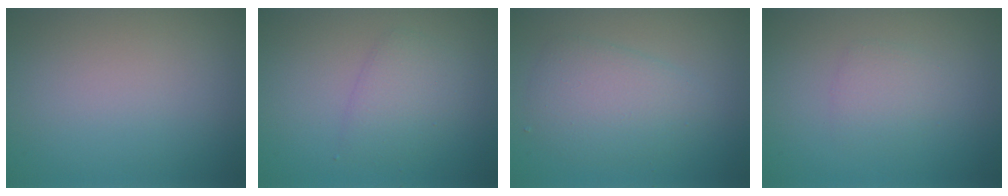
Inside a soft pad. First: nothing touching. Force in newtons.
{"total": 2.5, "press": 2.5, "slide": 0.0}
{"total": 3.8, "press": 3.8, "slide": 0.1}
{"total": 1.7, "press": 1.7, "slide": 0.0}